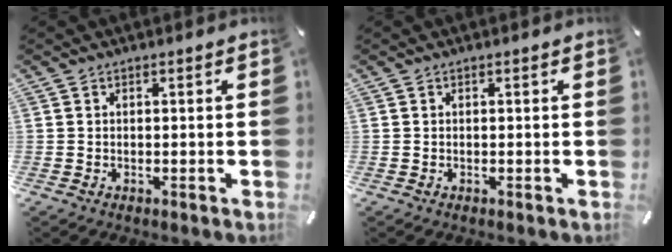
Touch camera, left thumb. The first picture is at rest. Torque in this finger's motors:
{"motor_torque": [-0.04, 0.04, 0.00, 0.05, 0.00]}